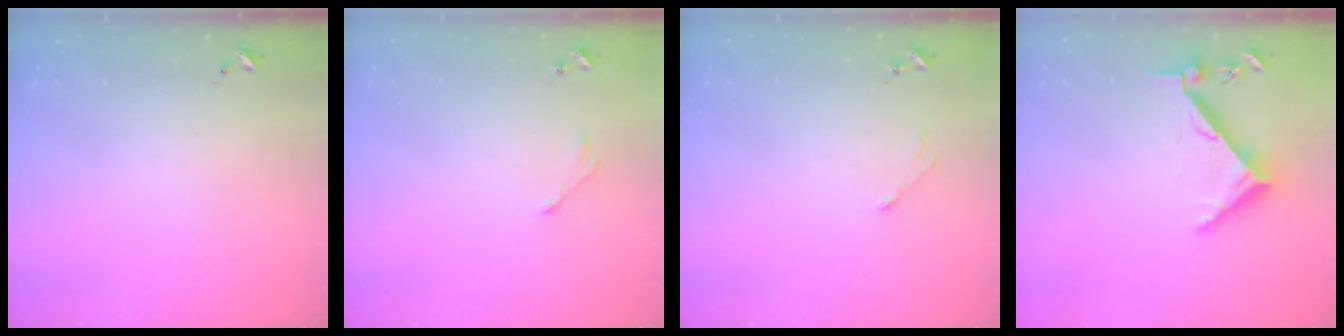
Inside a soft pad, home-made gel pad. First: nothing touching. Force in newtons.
{"total": 2.5, "press": 2.5, "slide": 0.3}
{"total": 2.9, "press": 2.9, "slide": 0.4}
{"total": 6.7, "press": 6.7, "slide": 0.8}